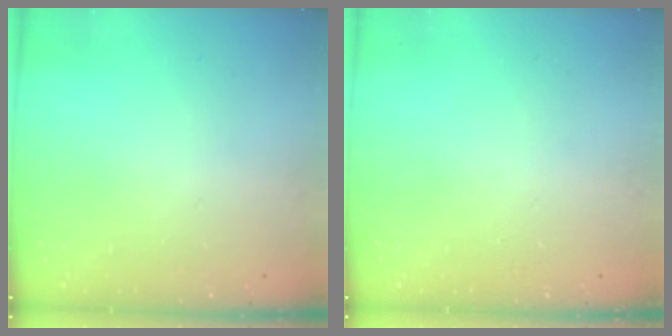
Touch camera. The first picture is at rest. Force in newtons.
{"total": 0.0}